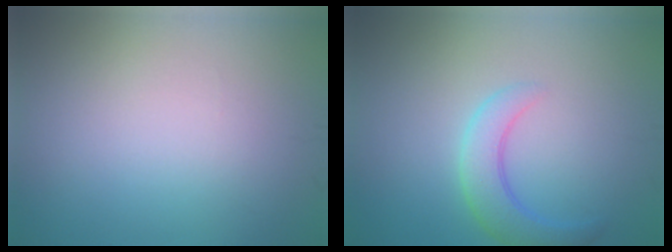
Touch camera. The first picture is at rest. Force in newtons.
{"total": 3.6, "press": 3.6, "slide": 0.1}